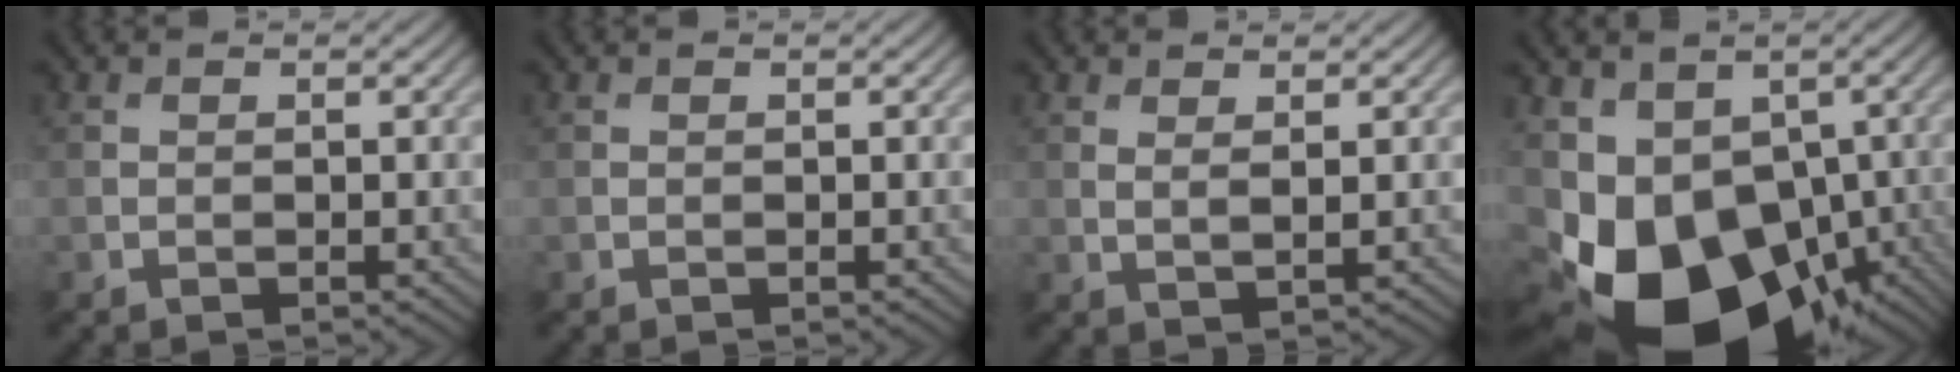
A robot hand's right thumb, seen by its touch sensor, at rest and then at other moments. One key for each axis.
{"total": 0.0}
{"total": 1.6, "fx": 1.1, "fy": 0.3, "fz": 1.2, "tx": -0.030, "ty": -0.003, "tz": 0.020}
{"total": 15.0, "fx": -3.4, "fy": 11.1, "fz": 9.6, "tx": -0.184, "ty": -0.041, "tz": -0.037}